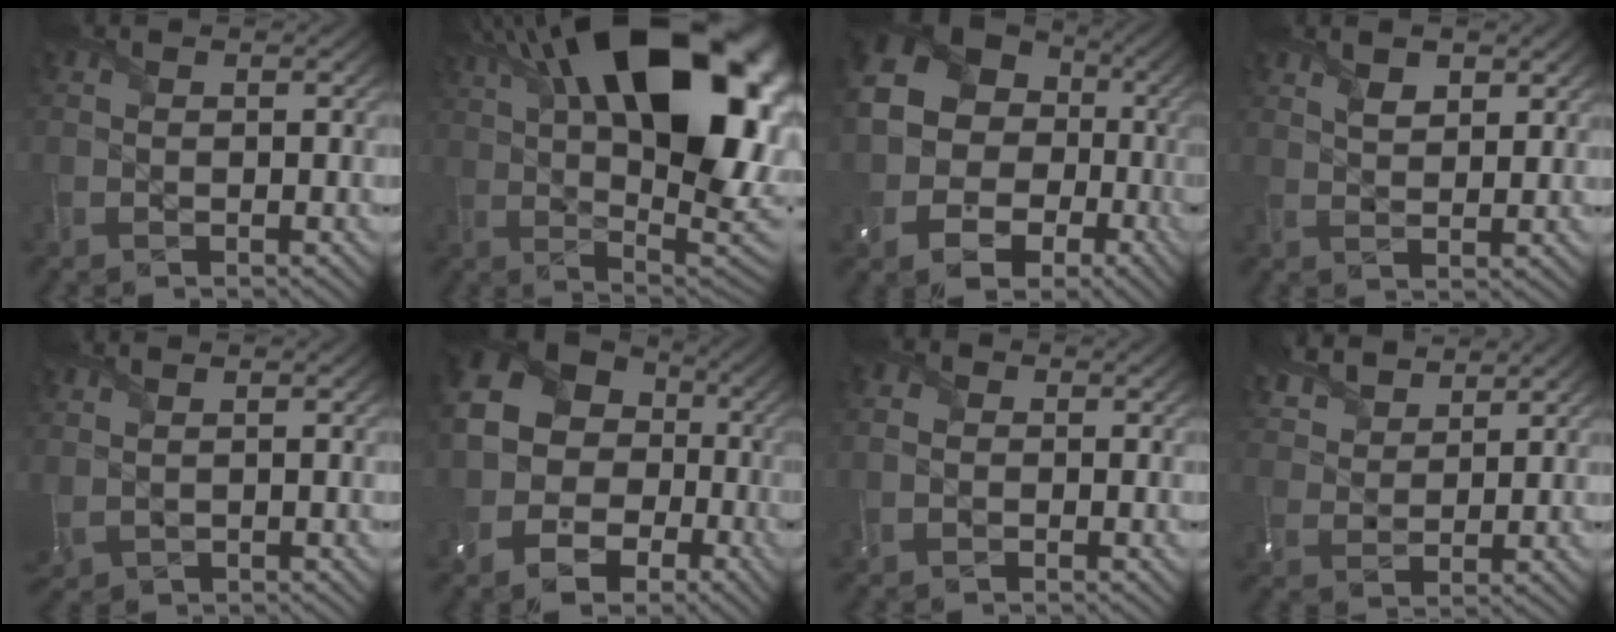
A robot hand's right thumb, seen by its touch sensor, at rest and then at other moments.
{"total": 24.1, "force": [8.4, 12.0, 19.2], "torque": [-0.292, 0.057, 0.147]}
{"total": 17.5, "force": [-1.2, 15.0, 9.0], "torque": [-0.197, -0.028, -0.038]}
{"total": 3.8, "force": [2.2, 1.7, 2.6], "torque": [-0.053, -0.001, 0.043]}
{"total": 3.0, "force": [1.3, 1.7, 2.1], "torque": [-0.067, 0.000, 0.032]}
{"total": 15.5, "force": [-2.1, 13.1, 8.0], "torque": [-0.171, -0.031, -0.052]}
{"total": 2.9, "force": [-0.2, 2.4, 1.5], "torque": [-0.041, 0.004, -0.011]}
{"total": 7.5, "force": [6.1, 2.9, 3.2], "torque": [-0.092, 0.018, 0.119]}